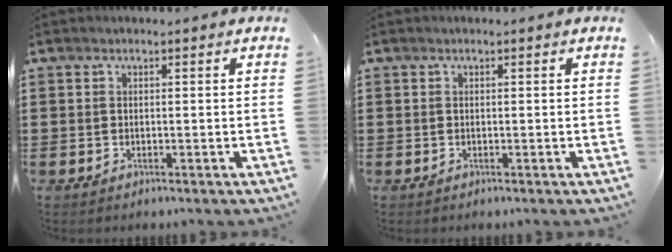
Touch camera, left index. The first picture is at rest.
{"total": 0.0}